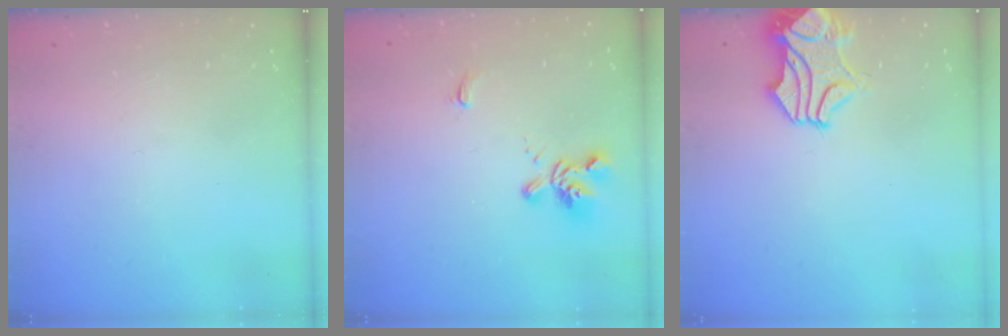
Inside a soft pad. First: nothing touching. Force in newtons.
{"total": 2.0, "press": 1.6, "slide": 1.2}
{"total": 1.7, "press": 1.1, "slide": 1.2}